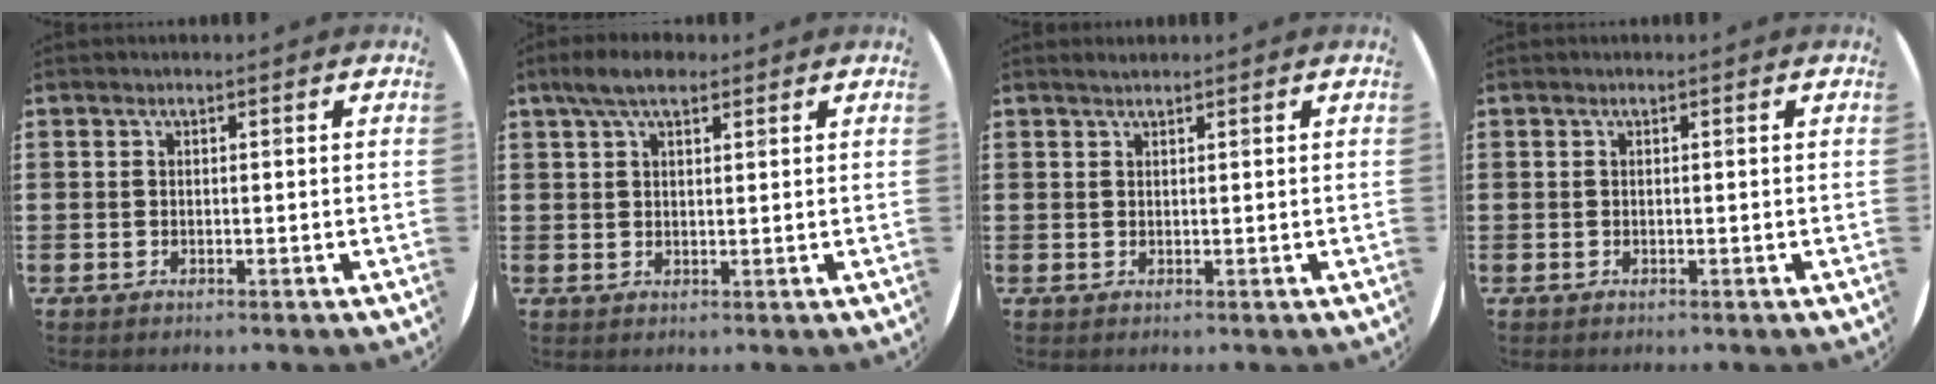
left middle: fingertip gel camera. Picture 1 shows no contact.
{"total": 4.6, "force": [3.2, 1.8, 2.6], "torque": [-0.050, 0.004, 0.057]}
{"total": 0.8, "force": [0.8, 0.1, 0.2], "torque": [-0.004, 0.000, 0.015]}
{"total": 0.0}